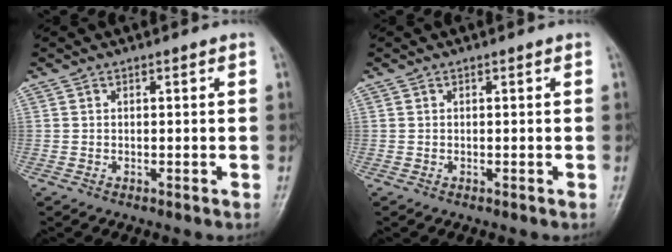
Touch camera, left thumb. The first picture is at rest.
{"total": 0.0}